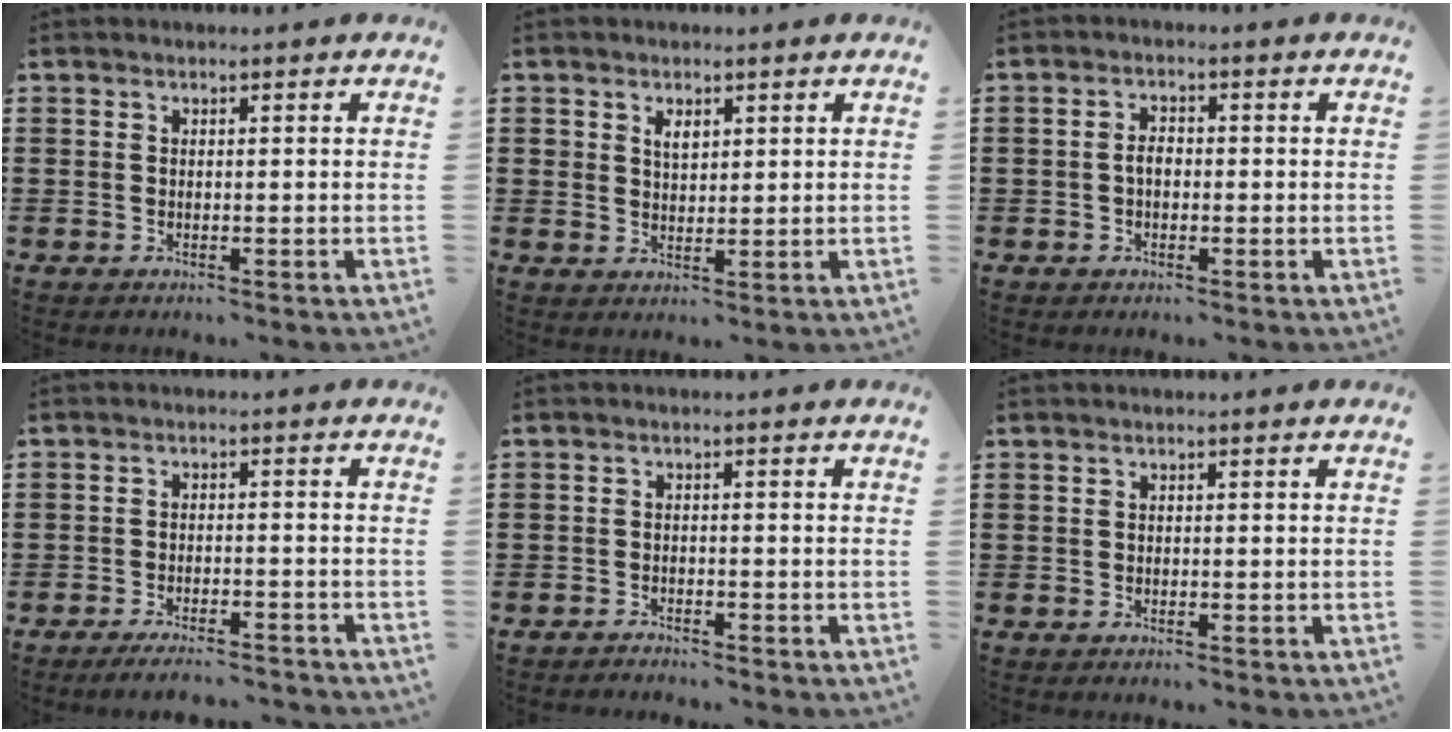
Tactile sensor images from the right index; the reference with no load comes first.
{"total": 2.5, "force": [1.5, 1.5, 1.3], "torque": [-0.021, 0.002, 0.026]}
{"total": 1.9, "force": [-0.2, 0.9, 1.7], "torque": [-0.031, 0.004, -0.004]}
{"total": 3.1, "force": [-3.0, -0.1, 0.9], "torque": [-0.016, -0.002, -0.058]}
{"total": 1.5, "force": [-1.5, -0.1, -0.1], "torque": [-0.002, 0.001, -0.031]}
{"total": 0.0}